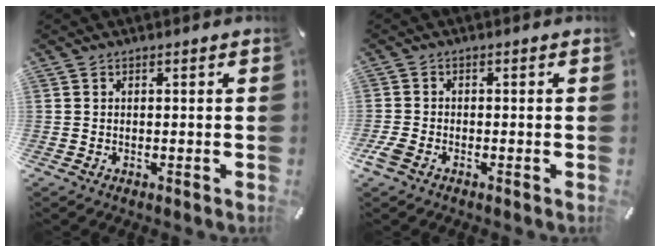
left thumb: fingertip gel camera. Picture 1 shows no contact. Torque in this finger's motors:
{"motor_torque": [0.21, -0.05, -0.02, -0.64, 0.05]}